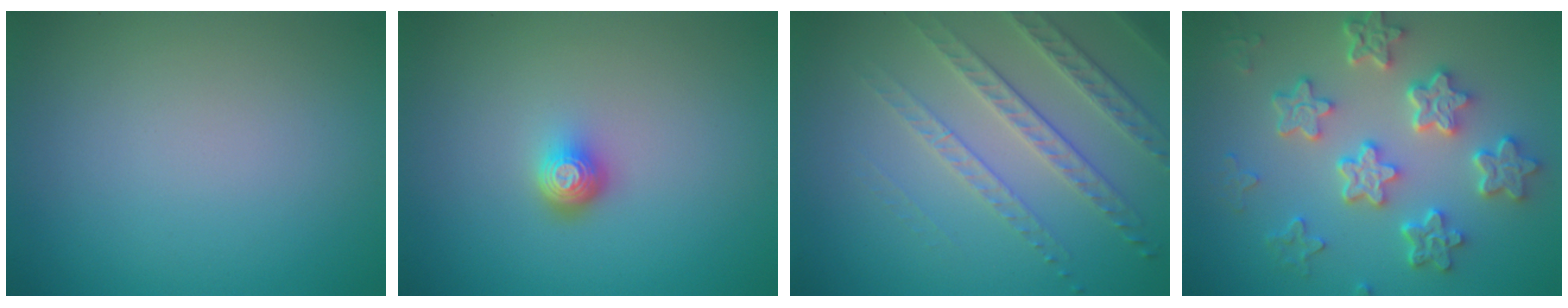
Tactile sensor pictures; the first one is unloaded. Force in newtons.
{"total": 2.0, "press": 1.4, "slide": 1.5}
{"total": 3.8, "press": 3.4, "slide": 1.5}
{"total": 6.5, "press": 5.1, "slide": 4.1}